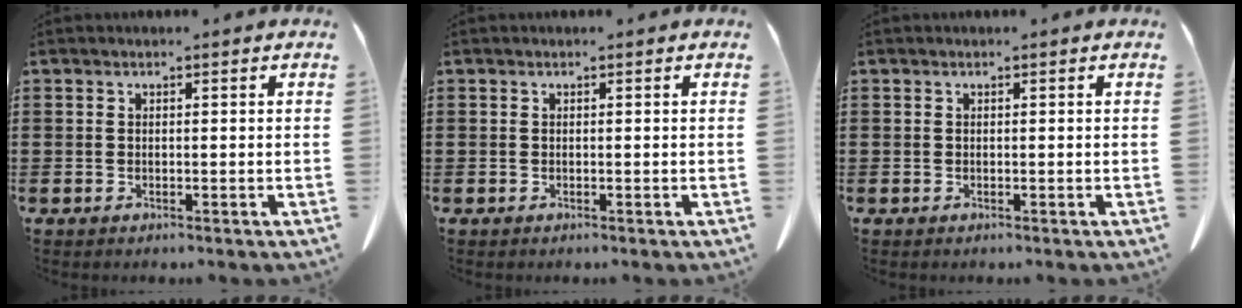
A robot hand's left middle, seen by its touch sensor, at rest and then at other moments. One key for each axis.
{"total": 0.0}
{"total": 0.0}